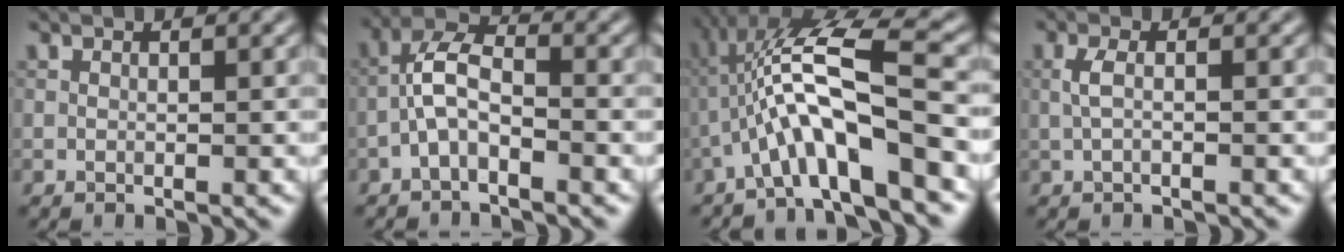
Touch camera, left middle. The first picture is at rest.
{"total": 3.6, "force": [-1.7, 1.4, 2.8], "torque": [-0.058, 0.016, -0.043]}
{"total": 8.7, "force": [-2.7, 1.6, 8.1], "torque": [-0.141, 0.025, -0.051]}
{"total": 1.4, "force": [-0.2, 0.4, 1.3], "torque": [-0.030, 0.003, -0.006]}